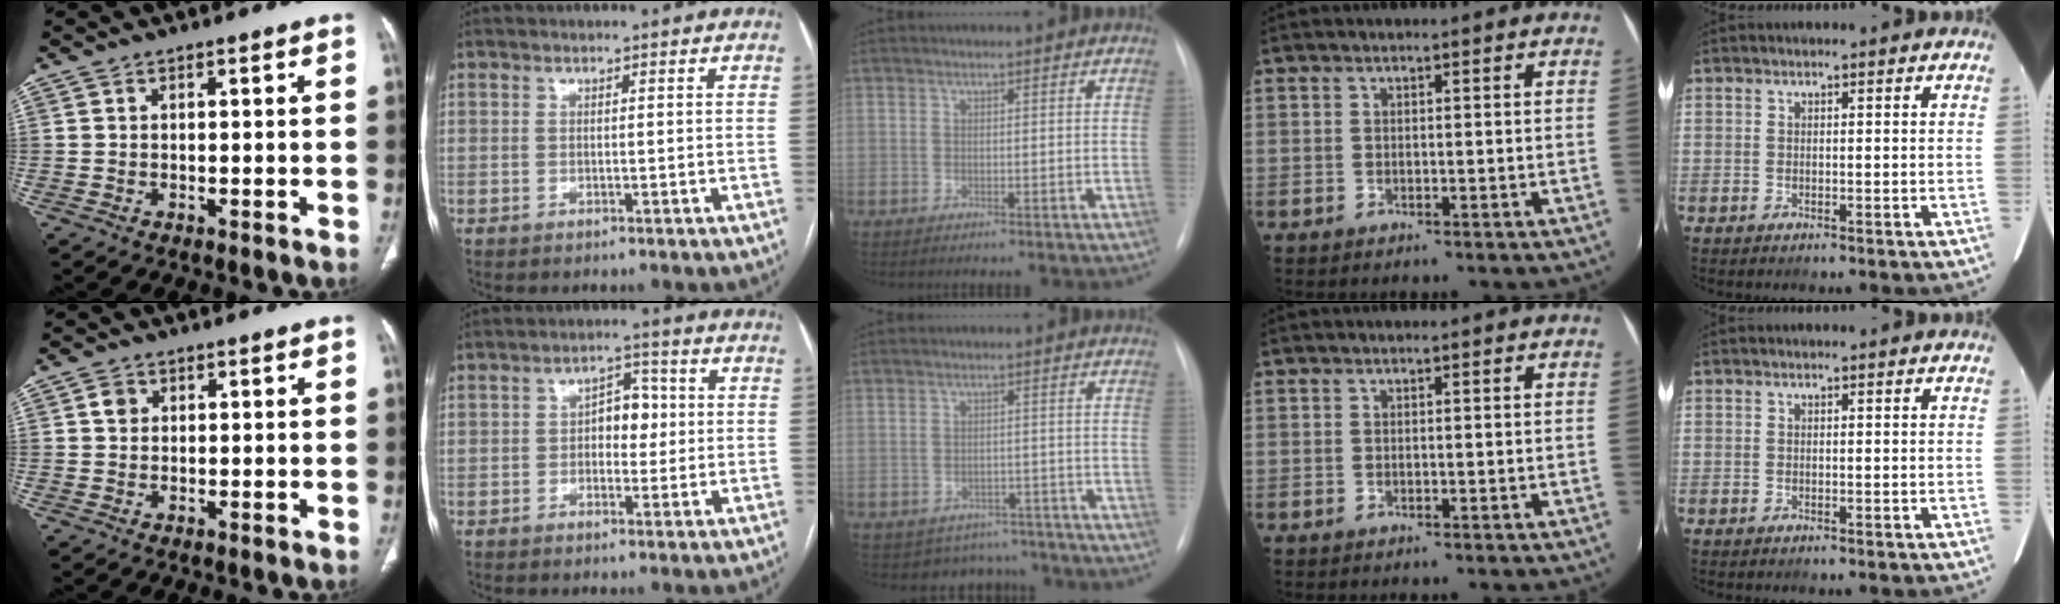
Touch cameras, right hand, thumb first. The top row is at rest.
{"thumb": {"total": 1.8, "force": [0.5, 1.6, 0.8], "torque": [-0.008, 0.001, 0.006]}, "index": {"total": 4.8, "force": [0.1, 2.9, 3.8], "torque": [-0.054, 0.016, 0.000]}, "middle": {"total": 6.3, "force": [-5.4, 3.3, -0.4], "torque": [0.016, 0.024, -0.064]}}